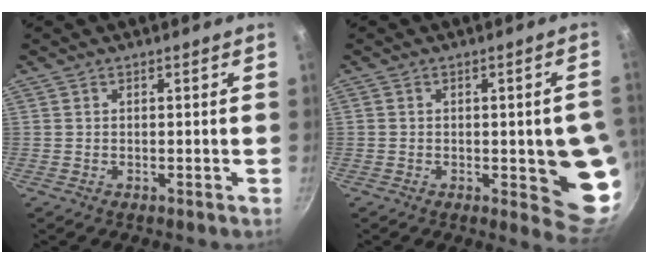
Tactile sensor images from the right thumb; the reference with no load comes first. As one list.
[{"total": 10.6, "force": [-1.4, 3.2, 10.0], "torque": [-0.081, 0.002, -0.014]}]